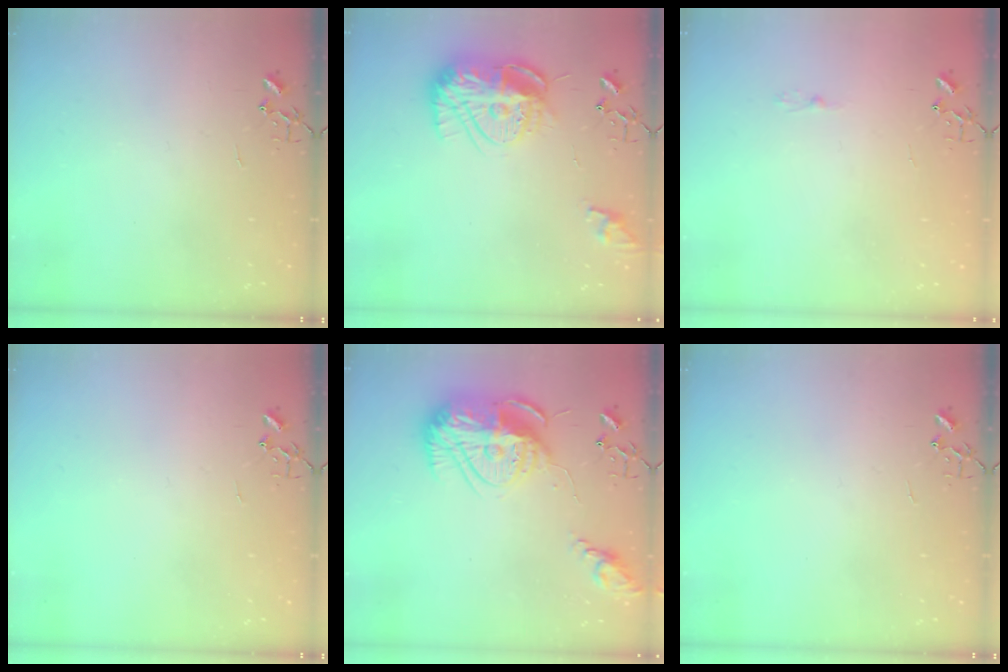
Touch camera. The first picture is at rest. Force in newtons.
{"total": 15.8, "press": 15.7, "slide": 1.4}
{"total": 2.5, "press": 2.5, "slide": 0.3}
{"total": 0.0}
{"total": 18.7, "press": 18.6, "slide": 1.7}
{"total": 0.0}